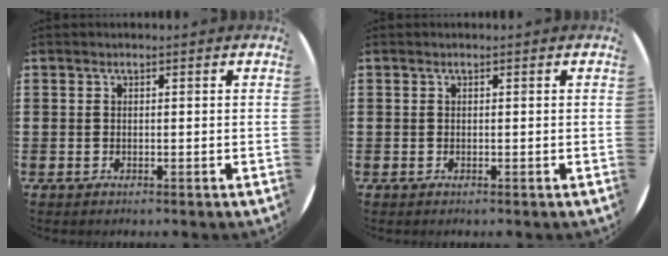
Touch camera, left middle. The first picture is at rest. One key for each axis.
{"total": 0.0}